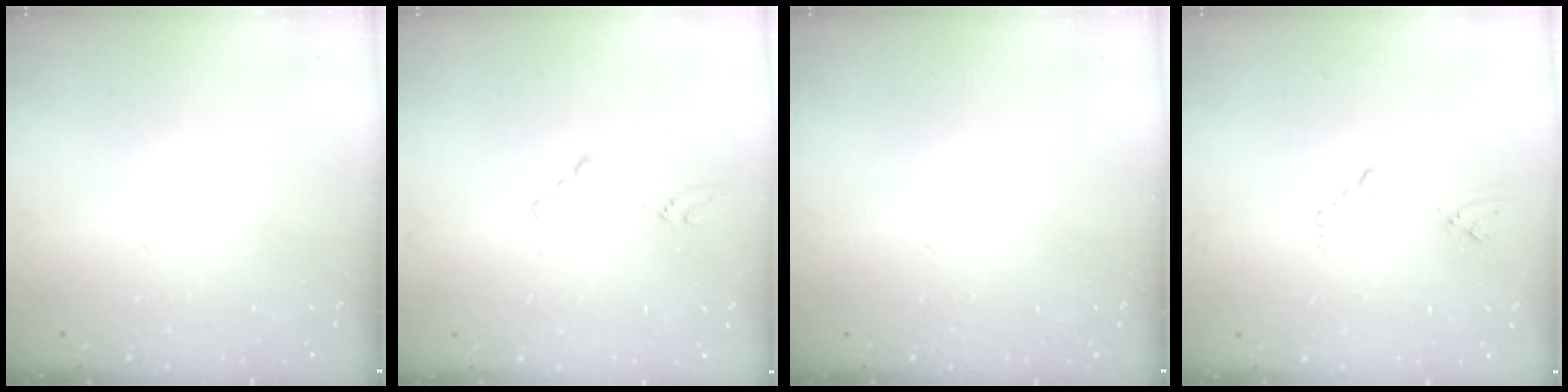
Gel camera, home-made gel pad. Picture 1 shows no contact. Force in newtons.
{"total": 1.8, "press": 1.7, "slide": 0.4}
{"total": 0.0}
{"total": 2.4, "press": 2.3, "slide": 0.4}